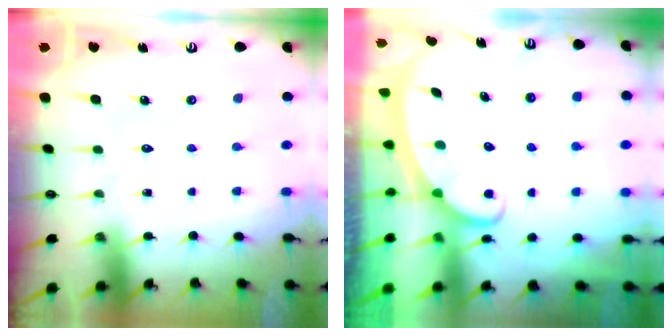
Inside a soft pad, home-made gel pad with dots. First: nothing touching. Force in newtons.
{"total": 2.2, "press": 2.2, "slide": 0.4}